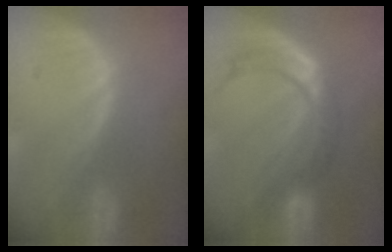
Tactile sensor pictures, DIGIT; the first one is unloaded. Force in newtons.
{"total": 7.5, "press": 7.0, "slide": 2.7}